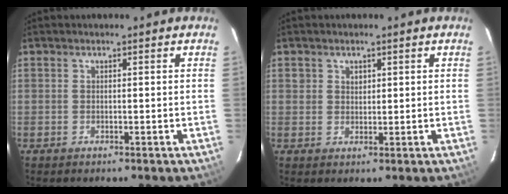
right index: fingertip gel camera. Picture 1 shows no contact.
{"total": 1.8, "force": [0.8, 1.6, 0.4], "torque": [-0.003, 0.005, 0.014]}